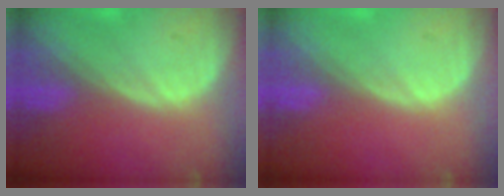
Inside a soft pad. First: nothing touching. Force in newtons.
{"total": 0.0}